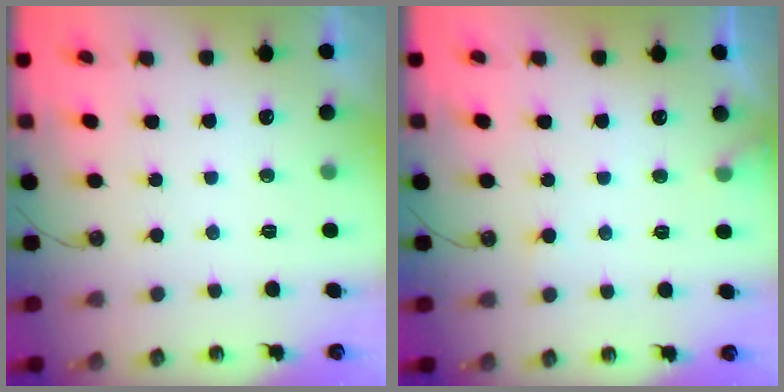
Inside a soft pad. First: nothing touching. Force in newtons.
{"total": 6.3, "press": 6.3, "slide": 0.3}